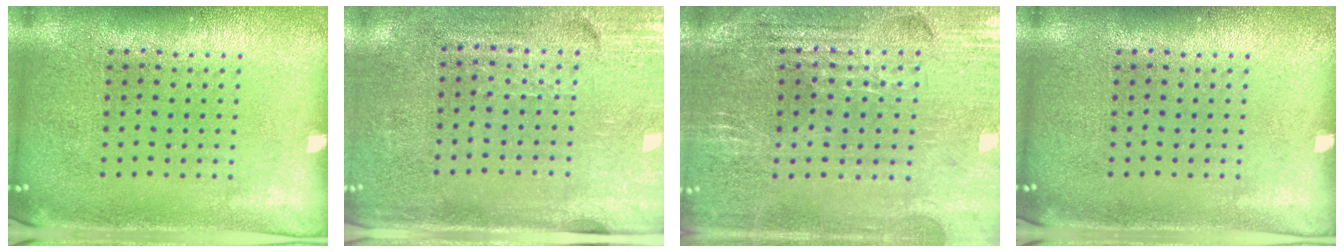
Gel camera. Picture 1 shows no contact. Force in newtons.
{"total": 3.5, "press": 3.1, "slide": 1.5}
{"total": 2.8, "press": 2.8, "slide": 0.4}
{"total": 0.0}